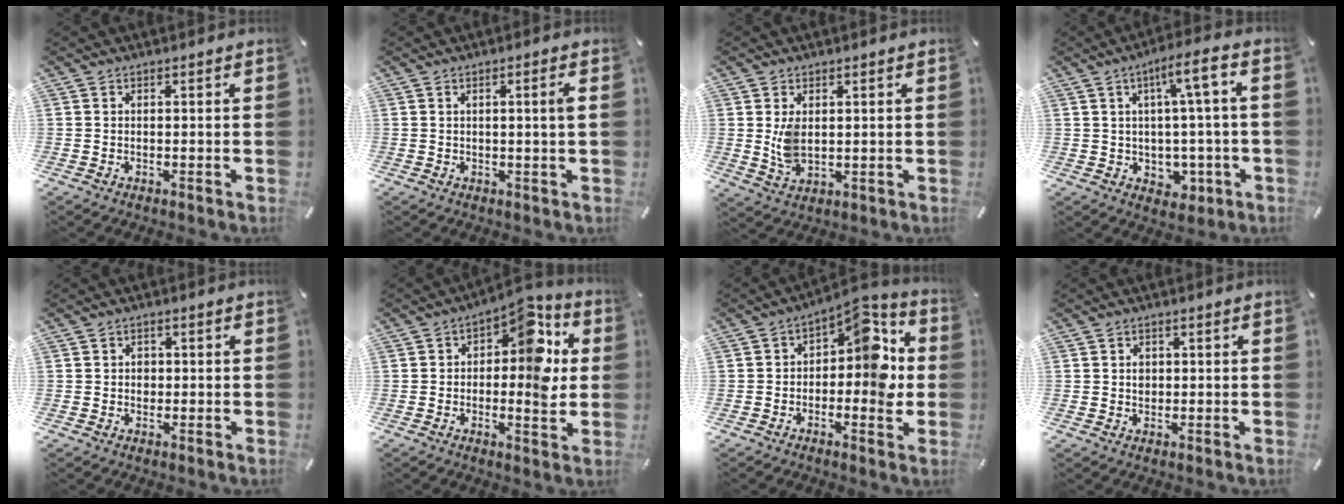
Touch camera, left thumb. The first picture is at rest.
{"total": 2.6, "force": [0.4, -0.2, 2.6], "torque": [-0.046, -0.004, 0.004]}
{"total": 5.4, "force": [1.2, 3.4, 4.1], "torque": [-0.081, -0.008, 0.017]}
{"total": 8.9, "force": [1.8, 4.2, 7.7], "torque": [-0.109, -0.011, 0.026]}
{"total": 1.6, "force": [-0.1, 1.4, 0.7], "torque": [-0.007, 0.002, -0.006]}
{"total": 11.7, "force": [3.4, 6.2, 9.4], "torque": [-0.108, -0.040, 0.054]}
{"total": 9.9, "force": [1.5, 5.8, 7.9], "torque": [-0.090, -0.036, 0.021]}
{"total": 1.8, "force": [0.2, 1.6, 0.8], "torque": [-0.010, 0.003, 0.000]}